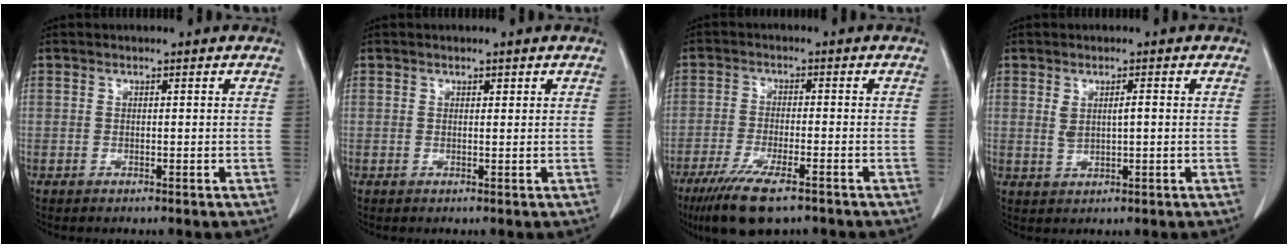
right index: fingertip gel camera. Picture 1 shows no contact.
{"total": 0.6, "force": [0.4, 0.3, 0.4], "torque": [-0.005, -0.003, 0.006]}
{"total": 9.6, "force": [-6.6, 1.8, 6.8], "torque": [-0.118, -0.022, -0.103]}
{"total": 2.8, "force": [0.6, 0.9, 2.5], "torque": [-0.047, 0.006, 0.018]}